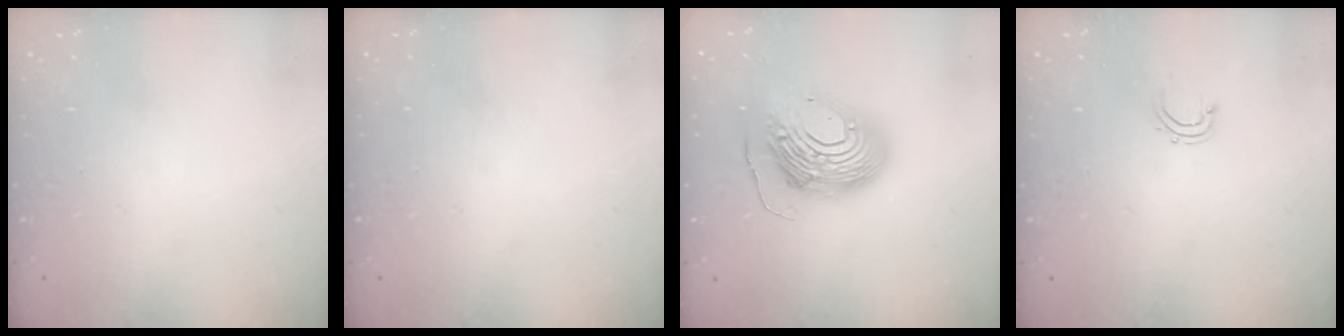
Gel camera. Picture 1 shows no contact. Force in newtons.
{"total": 0.0}
{"total": 16.2, "press": 16.2, "slide": 1.3}
{"total": 2.8, "press": 2.8, "slide": 0.5}